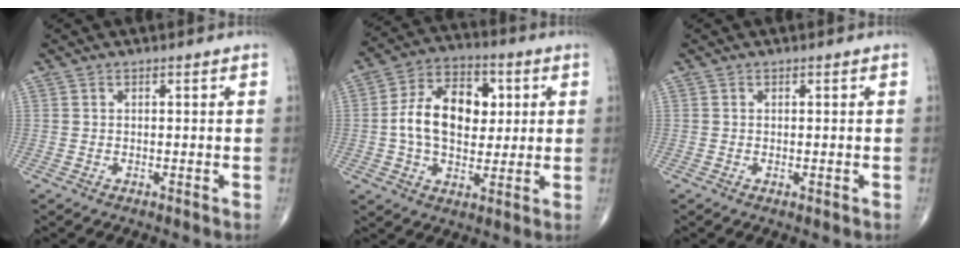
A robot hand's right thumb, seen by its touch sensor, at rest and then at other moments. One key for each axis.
{"total": 14.5, "fx": 1.4, "fy": 9.7, "fz": 10.7, "tx": -0.154, "ty": 0.015, "tz": 0.017}
{"total": 0.8, "fx": -0.2, "fy": 0.3, "fz": 0.7, "tx": -0.014, "ty": -0.004, "tz": -0.002}